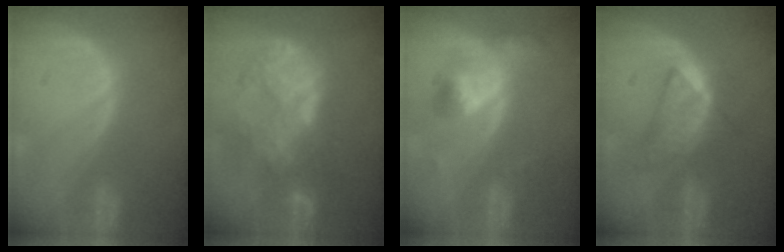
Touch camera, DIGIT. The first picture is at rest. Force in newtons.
{"total": 9.1, "press": 7.8, "slide": 4.7}
{"total": 5.1, "press": 4.8, "slide": 1.7}
{"total": 6.3, "press": 5.5, "slide": 3.0}